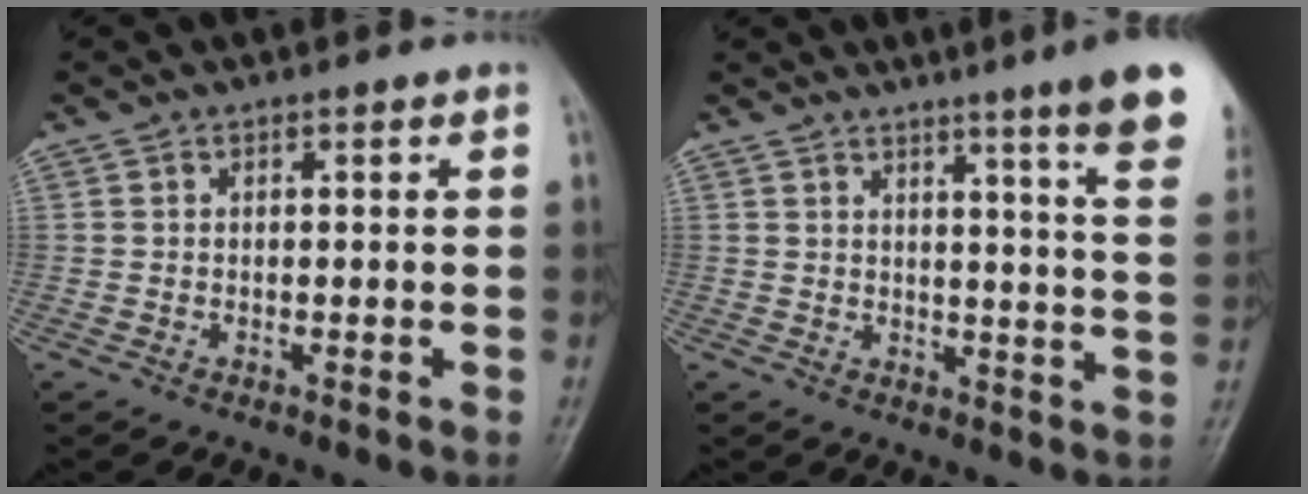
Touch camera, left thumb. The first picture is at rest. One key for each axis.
{"total": 14.7, "fx": 9.8, "fy": 0.3, "fz": 10.9, "tx": -0.126, "ty": -0.052, "tz": 0.105}